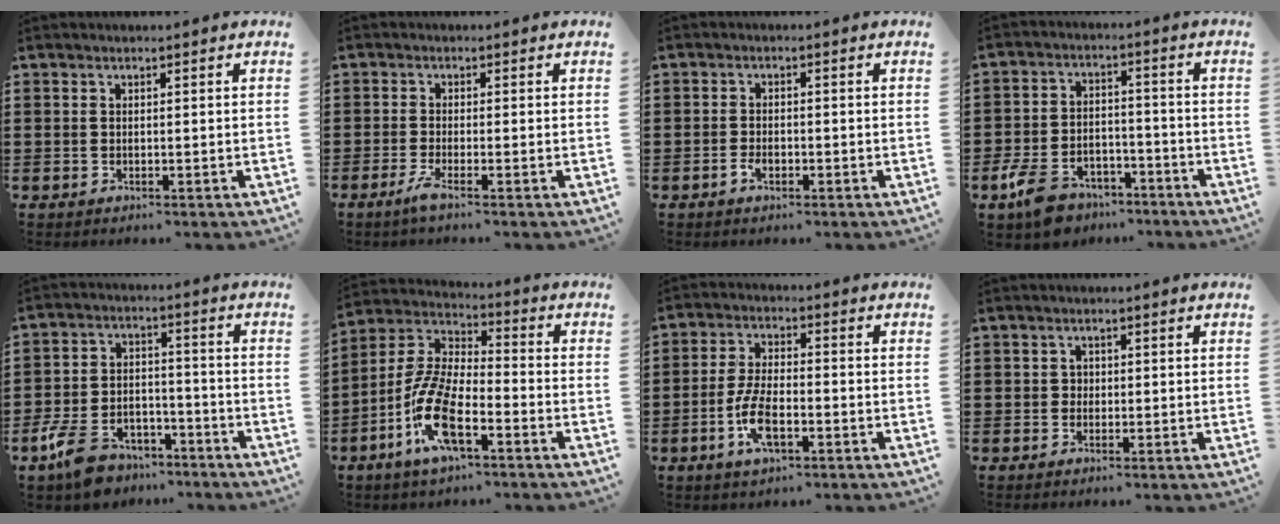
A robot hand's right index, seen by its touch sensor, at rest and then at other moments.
{"total": 2.3, "force": [-1.2, -0.1, 2.0], "torque": [-0.048, -0.012, -0.025]}
{"total": 1.9, "force": [-0.9, 1.0, 1.3], "torque": [-0.025, 0.001, -0.018]}
{"total": 6.4, "force": [-4.9, 2.9, 2.8], "torque": [-0.072, 0.013, -0.096]}
{"total": 7.5, "force": [-5.9, 3.3, 3.3], "torque": [-0.085, 0.014, -0.117]}
{"total": 11.5, "force": [-5.4, 3.7, 9.5], "torque": [-0.224, -0.009, -0.107]}
{"total": 6.9, "force": [-2.4, 2.8, 5.8], "torque": [-0.139, -0.007, -0.053]}
{"total": 0.7, "force": [0.1, 0.6, 0.2], "torque": [-0.006, 0.003, 0.001]}